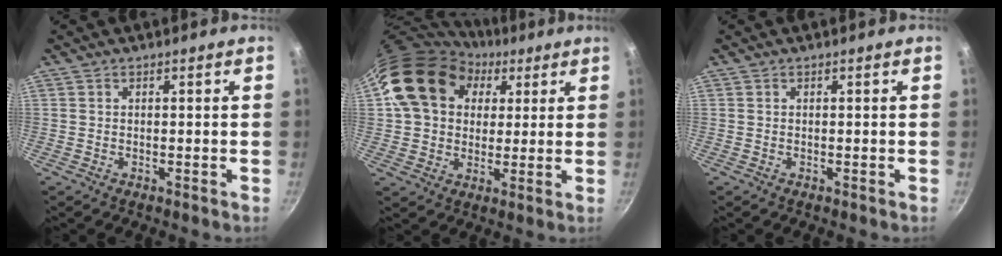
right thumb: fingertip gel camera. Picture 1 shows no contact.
{"total": 17.2, "force": [6.2, 13.4, 8.9], "torque": [-0.130, 0.011, 0.101]}
{"total": 0.0}